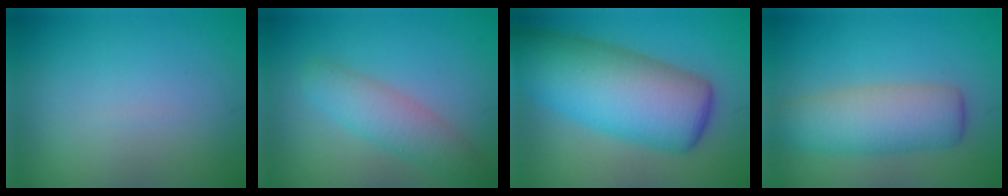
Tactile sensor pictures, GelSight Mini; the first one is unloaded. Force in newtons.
{"total": 3.7, "press": 3.7, "slide": 0.2}
{"total": 11.3, "press": 11.2, "slide": 0.4}
{"total": 5.9, "press": 5.9, "slide": 0.1}